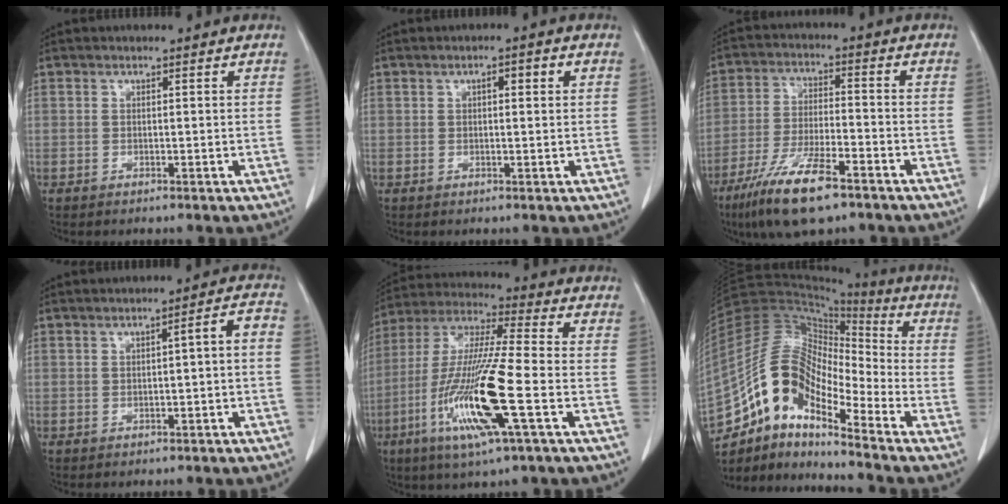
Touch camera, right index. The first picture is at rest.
{"total": 2.7, "force": [0.7, 0.9, 2.5], "torque": [-0.047, 0.010, 0.012]}
{"total": 12.9, "force": [-8.4, 2.9, 9.4], "torque": [-0.186, -0.020, -0.147]}
{"total": 4.3, "force": [-0.8, 1.0, 4.1], "torque": [-0.056, 0.026, -0.008]}
{"total": 18.1, "force": [-5.9, 1.1, 17.1], "torque": [-0.359, -0.022, -0.113]}
{"total": 16.8, "force": [-10.5, 6.0, 11.6], "torque": [-0.230, 0.045, -0.191]}